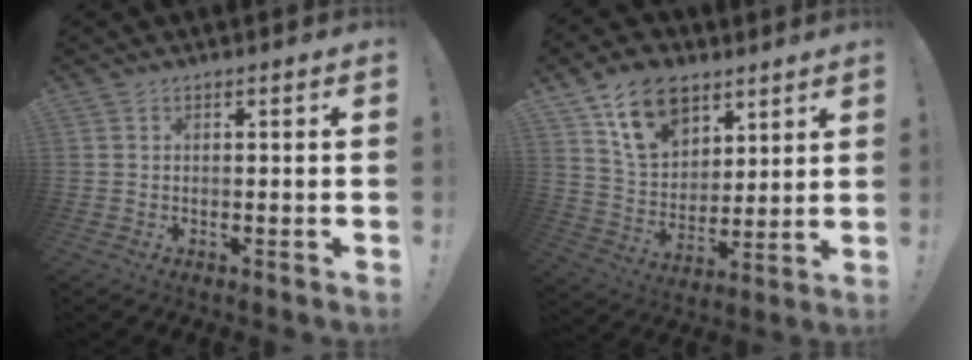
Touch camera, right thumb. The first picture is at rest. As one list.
[{"total": 15.8, "force": [9.0, 10.7, 7.3], "torque": [-0.111, -0.047, 0.172]}]